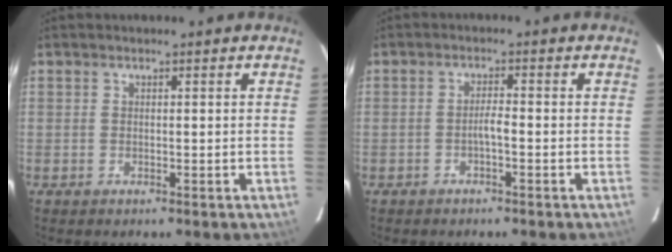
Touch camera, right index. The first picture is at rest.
{"total": 1.8, "force": [-1.0, 0.1, 1.5], "torque": [-0.028, 0.005, -0.017]}